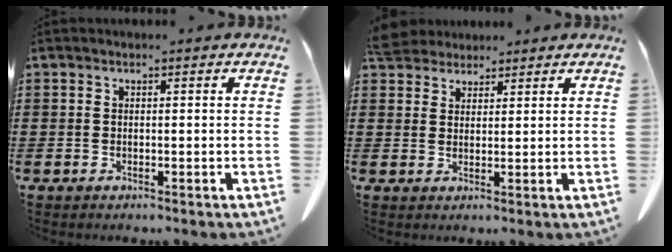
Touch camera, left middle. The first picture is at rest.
{"total": 4.0, "force": [3.7, 1.3, 0.4], "torque": [-0.022, -0.005, 0.073]}